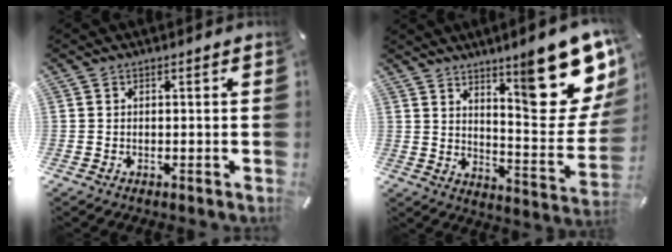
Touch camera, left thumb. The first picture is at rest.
{"total": 21.4, "force": [13.1, 7.2, 15.4], "torque": [-0.194, -0.103, 0.211]}